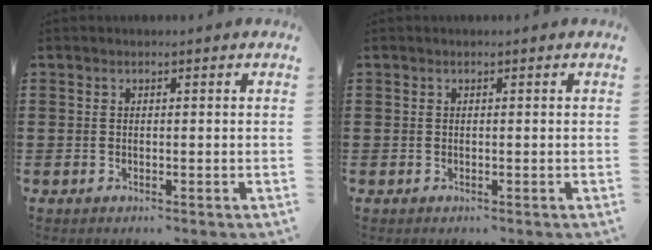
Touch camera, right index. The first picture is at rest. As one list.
[{"total": 0.0}]